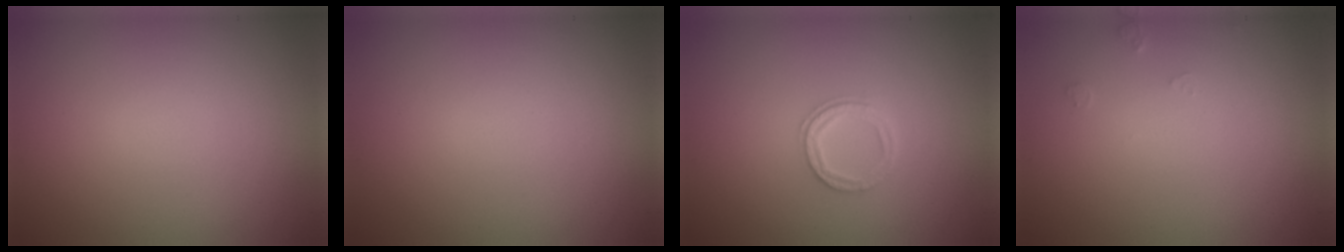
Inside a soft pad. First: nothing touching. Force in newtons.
{"total": 0.0}
{"total": 2.1, "press": 2.0, "slide": 0.4}
{"total": 0.6, "press": 0.6, "slide": 0.1}